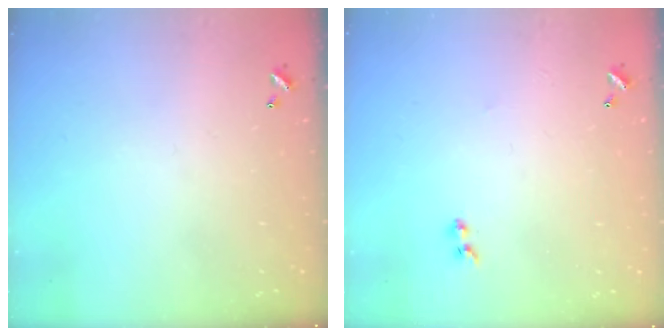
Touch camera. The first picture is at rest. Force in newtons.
{"total": 1.9, "press": 1.7, "slide": 0.9}